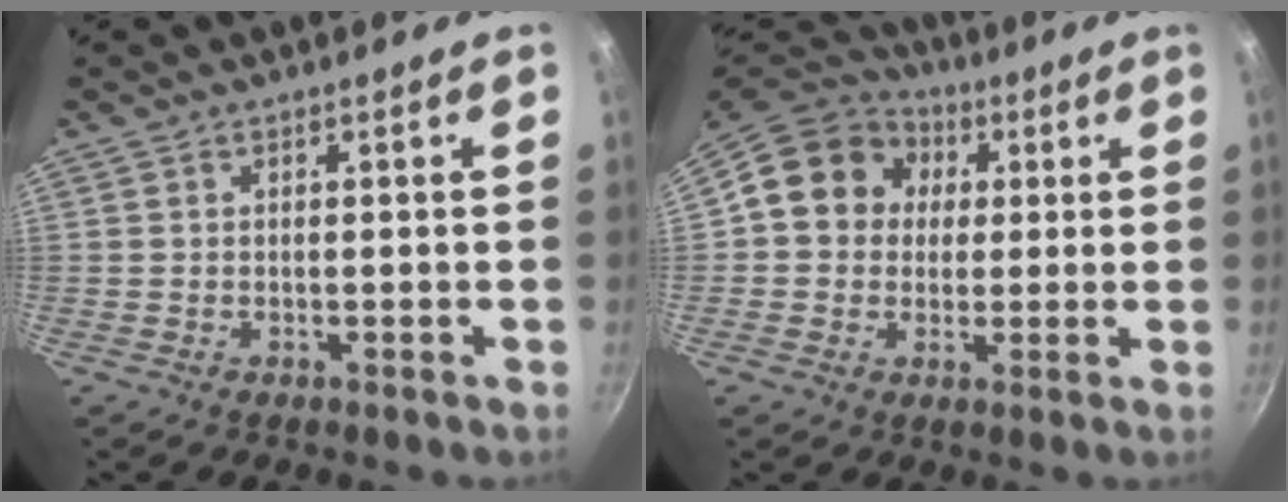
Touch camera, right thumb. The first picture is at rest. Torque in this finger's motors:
{"motor_torque": [-0.88, 1.31, 0.57, -0.29, 0.08]}